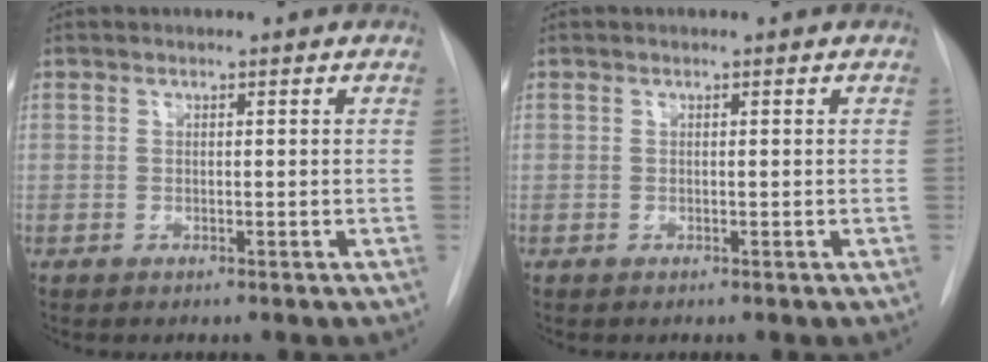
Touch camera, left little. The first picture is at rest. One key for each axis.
{"total": 0.0}